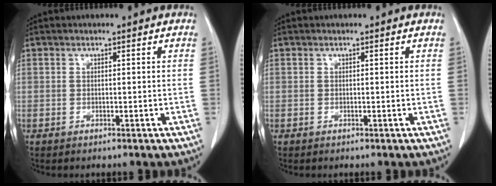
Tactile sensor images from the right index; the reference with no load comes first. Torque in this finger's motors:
{"motor_torque": [0.00, 0.00, 0.00, 0.00]}